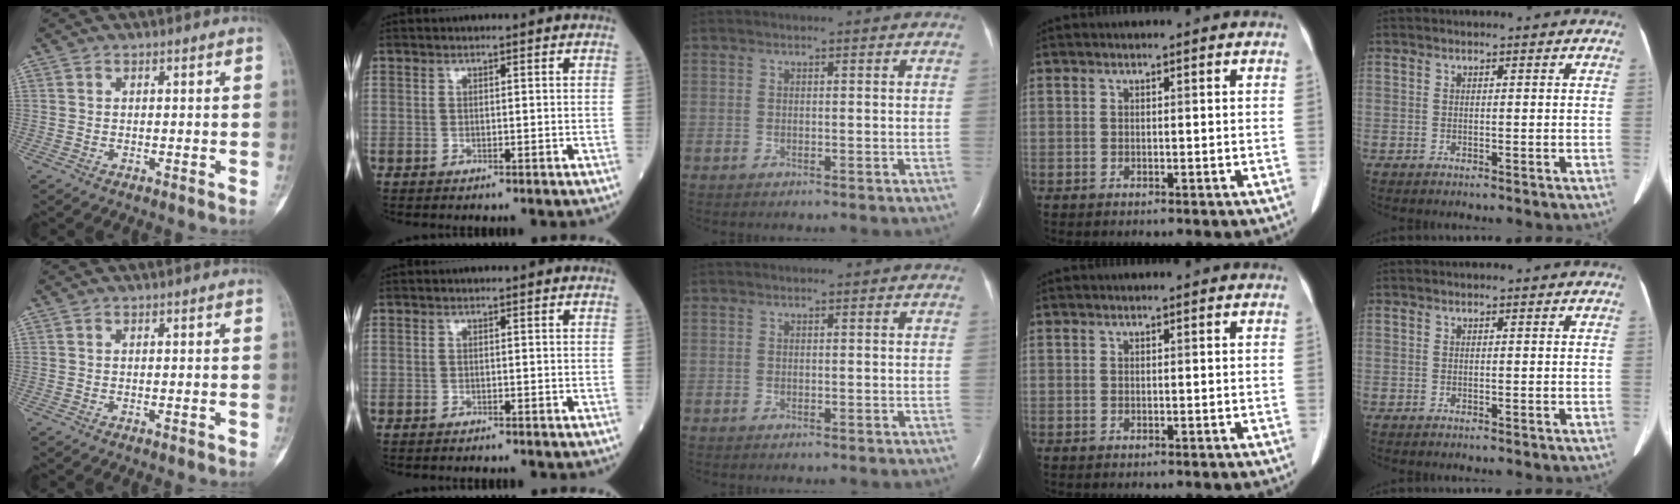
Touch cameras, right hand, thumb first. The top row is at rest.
{"index": {"total": 1.7, "force": [-1.4, 0.7, 0.6], "torque": [-0.020, -0.004, -0.017]}}